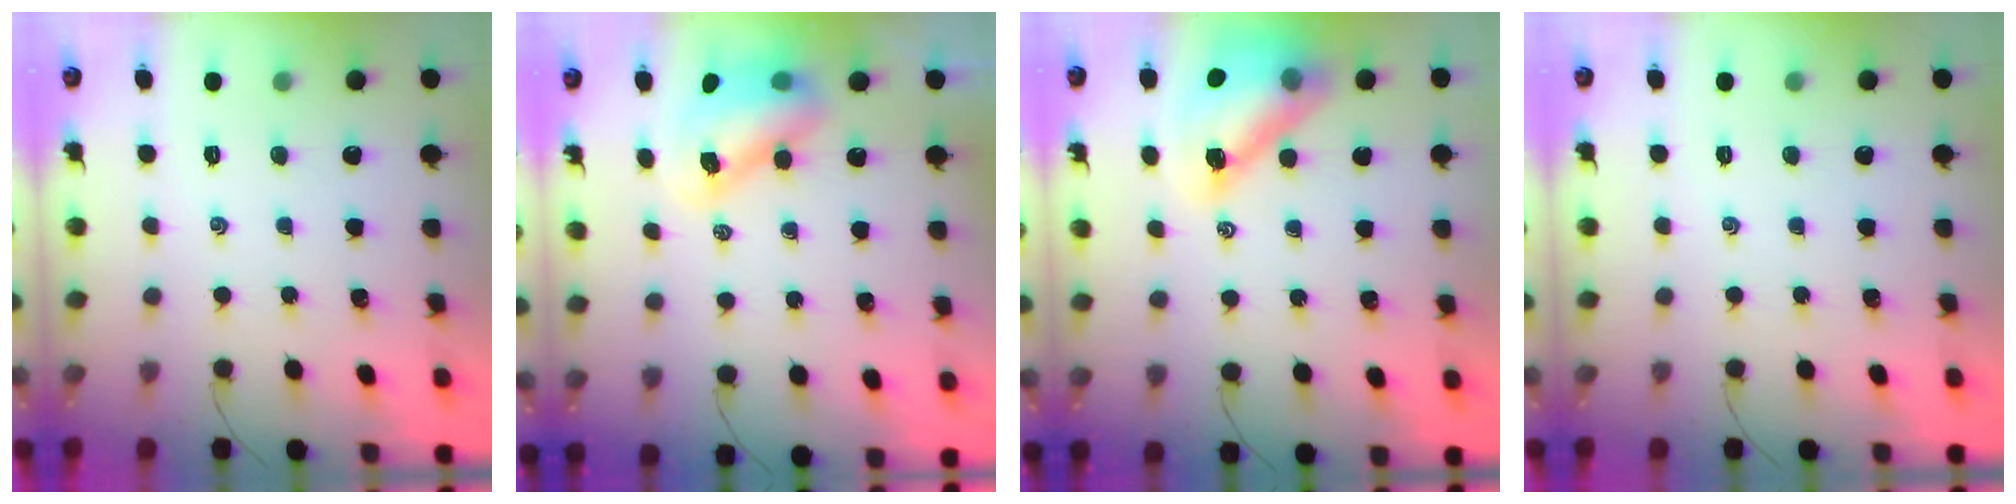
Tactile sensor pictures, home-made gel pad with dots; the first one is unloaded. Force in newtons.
{"total": 9.1, "press": 8.7, "slide": 2.6}
{"total": 14.4, "press": 13.8, "slide": 4.2}
{"total": 0.0}